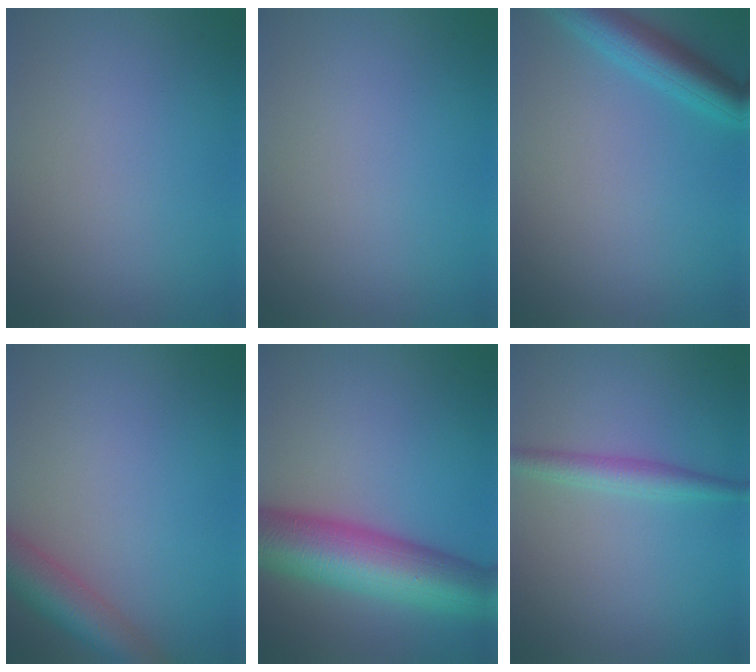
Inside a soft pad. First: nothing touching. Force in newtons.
{"total": 0.0}
{"total": 4.4, "press": 4.4, "slide": 0.3}
{"total": 4.7, "press": 4.7, "slide": 0.2}
{"total": 11.0, "press": 11.0, "slide": 0.3}
{"total": 2.2, "press": 2.2, "slide": 0.0}